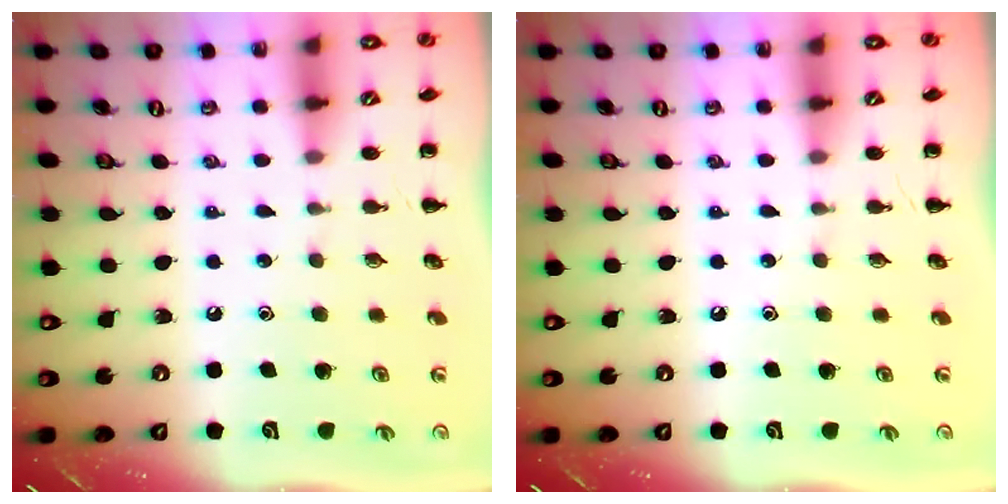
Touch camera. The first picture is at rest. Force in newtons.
{"total": 0.0}